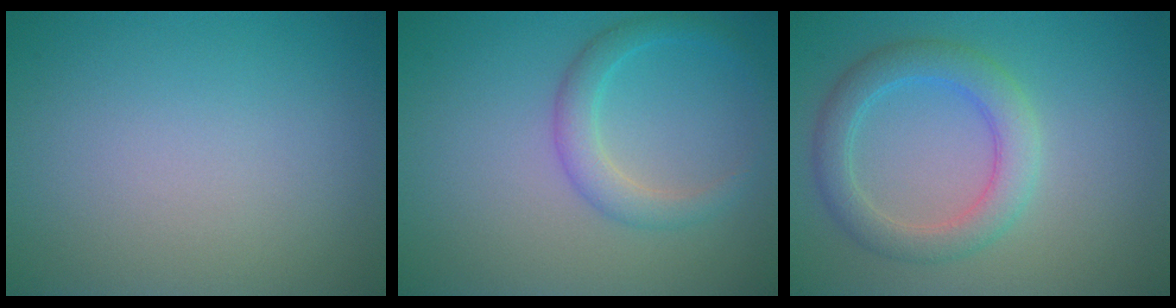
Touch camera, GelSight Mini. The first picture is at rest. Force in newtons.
{"total": 2.6, "press": 2.6, "slide": 0.1}
{"total": 3.8, "press": 3.8, "slide": 0.1}